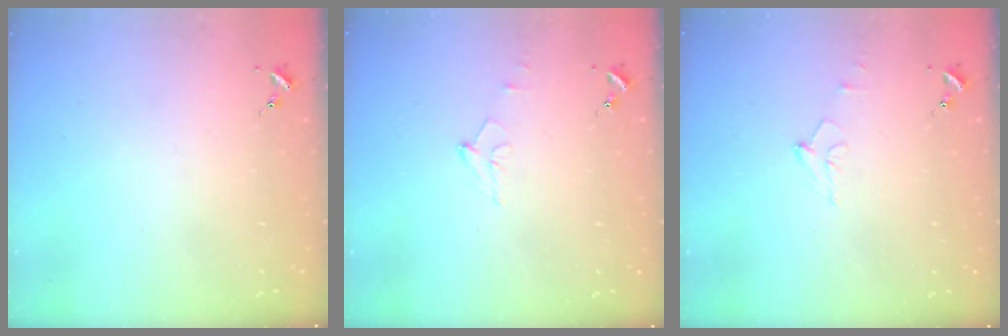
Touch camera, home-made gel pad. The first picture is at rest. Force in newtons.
{"total": 6.5, "press": 6.5, "slide": 0.8}
{"total": 6.5, "press": 6.5, "slide": 0.8}